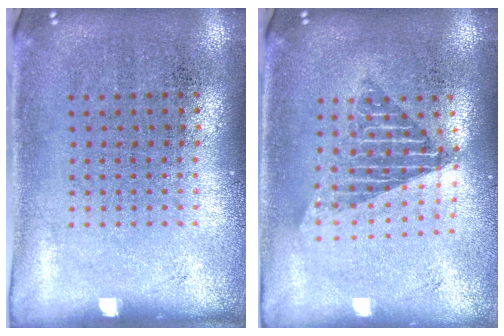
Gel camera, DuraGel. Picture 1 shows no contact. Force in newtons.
{"total": 1.6, "press": 1.3, "slide": 0.9}